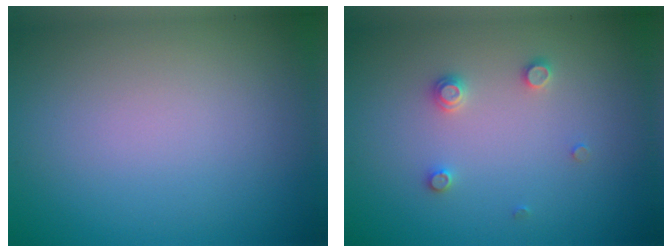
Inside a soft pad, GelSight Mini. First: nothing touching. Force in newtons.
{"total": 1.5, "press": 1.5, "slide": 0.2}